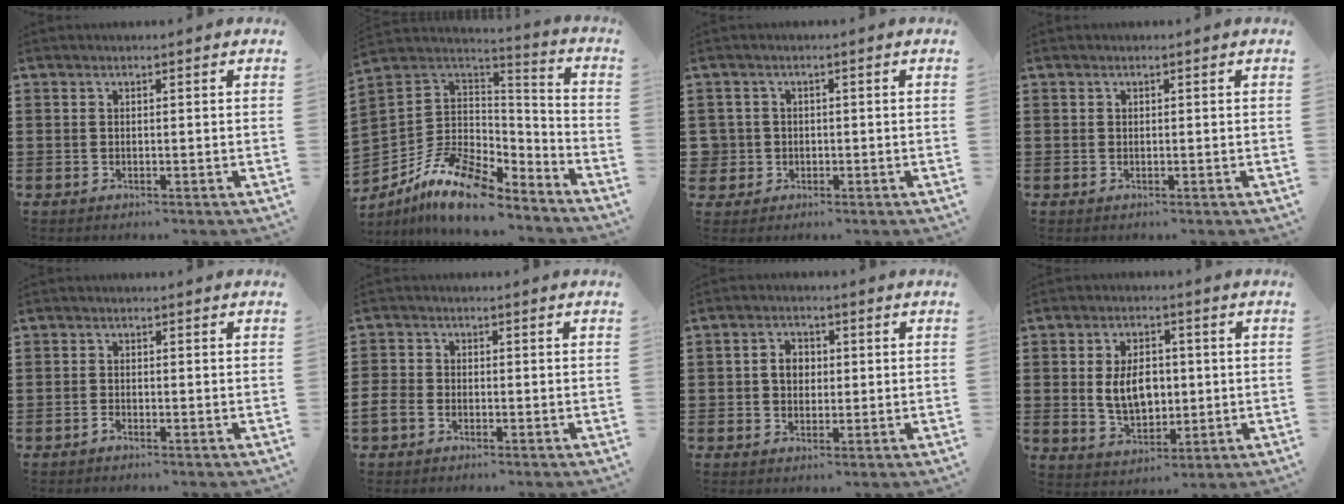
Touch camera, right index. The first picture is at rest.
{"total": 11.8, "force": [-8.1, 6.0, 6.2], "torque": [-0.142, 0.024, -0.153]}
{"total": 2.4, "force": [-0.5, 2.3, 0.2], "torque": [-0.015, 0.007, -0.014]}
{"total": 0.0}
{"total": 0.8, "force": [-0.8, 0.1, 0.2], "torque": [-0.006, -0.001, -0.016]}
{"total": 2.4, "force": [-1.5, 1.7, 0.9], "torque": [-0.034, 0.000, -0.034]}
{"total": 3.3, "force": [0.2, 2.5, 2.1], "torque": [-0.048, 0.009, 0.001]}
{"total": 6.8, "force": [0.3, 4.4, 5.1], "torque": [-0.096, 0.005, -0.001]}